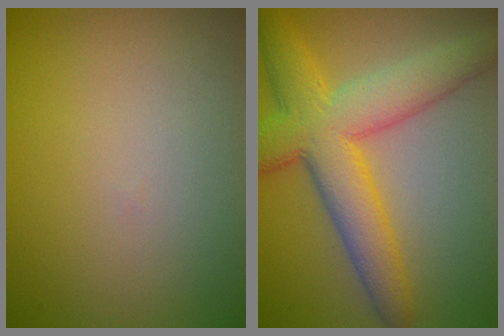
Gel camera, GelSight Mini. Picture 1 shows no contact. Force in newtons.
{"total": 8.3, "press": 8.3, "slide": 0.2}